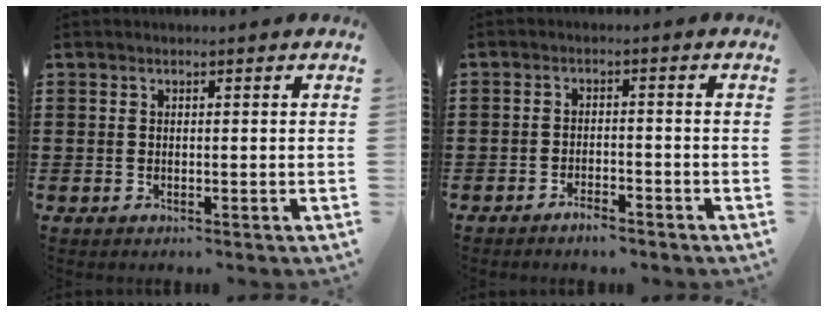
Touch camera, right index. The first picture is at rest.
{"total": 2.1, "force": [-2.0, 0.3, 0.6], "torque": [-0.016, 0.001, -0.039]}